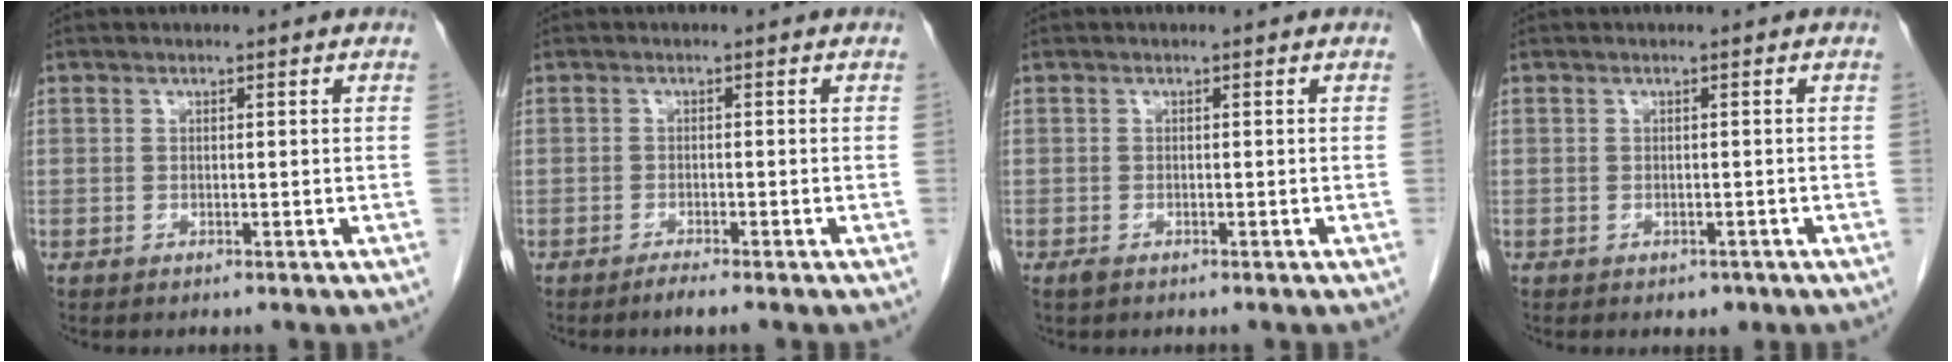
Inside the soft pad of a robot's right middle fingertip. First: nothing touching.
{"total": 1.6, "force": [-1.3, -0.2, 0.9], "torque": [-0.022, -0.003, -0.024]}
{"total": 0.8, "force": [-0.5, 0.4, 0.4], "torque": [-0.012, -0.001, -0.007]}
{"total": 1.4, "force": [-0.8, 0.9, 0.6], "torque": [-0.007, 0.001, -0.005]}